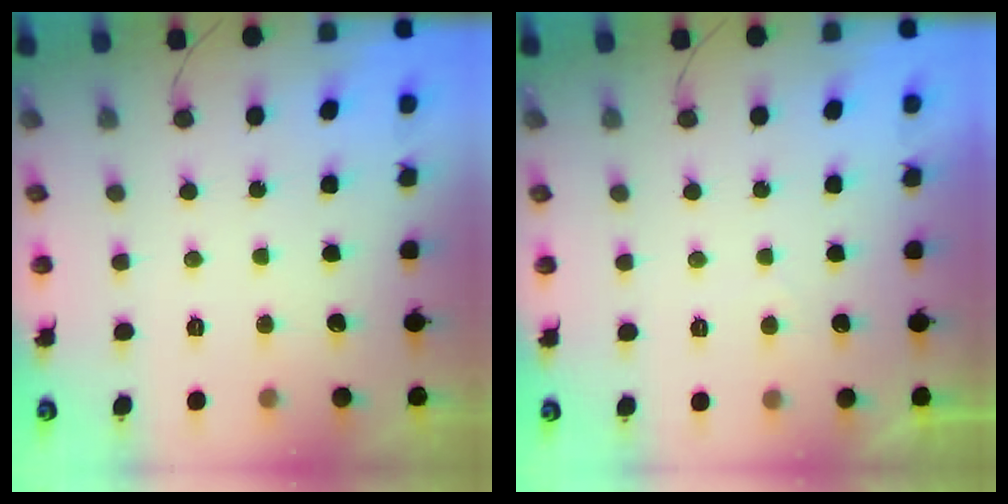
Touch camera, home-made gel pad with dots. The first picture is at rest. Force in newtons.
{"total": 0.7, "press": 0.4, "slide": 0.6}